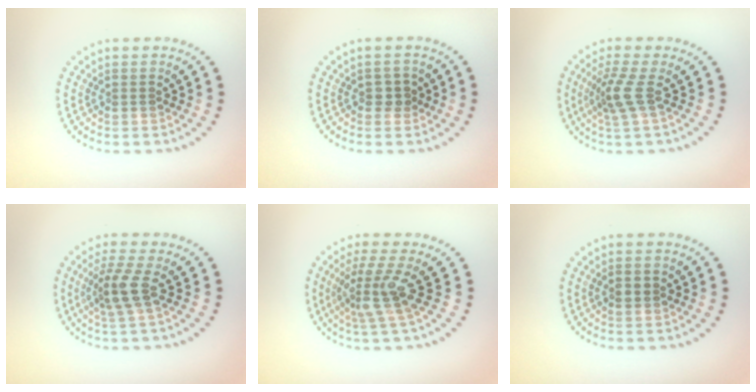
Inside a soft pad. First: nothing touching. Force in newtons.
{"total": 1.2, "press": 1.2, "slide": 0.3}
{"total": 2.7, "press": 2.0, "slide": 1.8}
{"total": 2.9, "press": 2.2, "slide": 1.8}
{"total": 3.6, "press": 2.5, "slide": 2.5}
{"total": 1.3, "press": 1.3, "slide": 0.0}